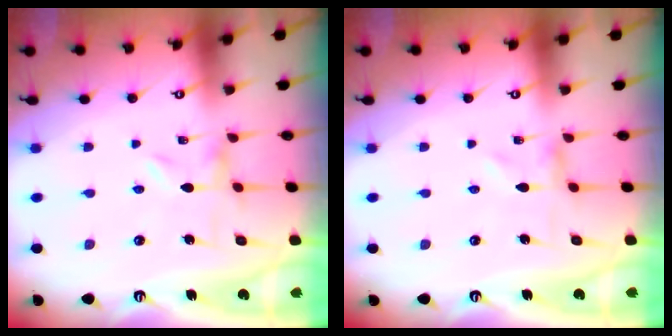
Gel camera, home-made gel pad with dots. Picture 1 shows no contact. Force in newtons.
{"total": 0.0}